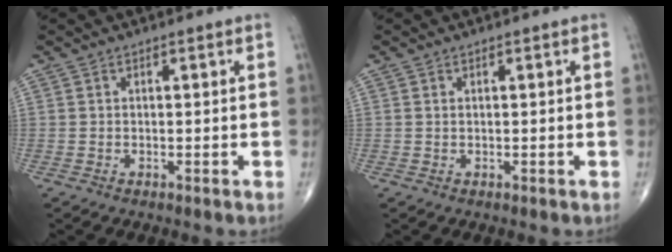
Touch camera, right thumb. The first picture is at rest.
{"total": 0.0}